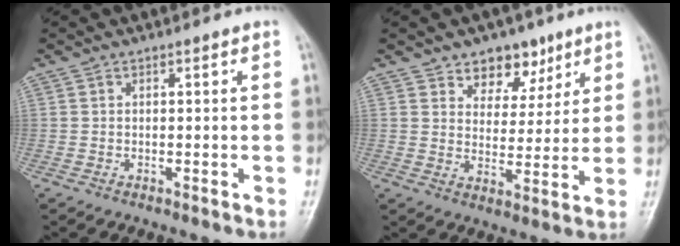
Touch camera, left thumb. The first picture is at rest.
{"total": 8.0, "force": [5.3, 5.3, 2.9], "torque": [-0.004, -0.027, 0.084]}